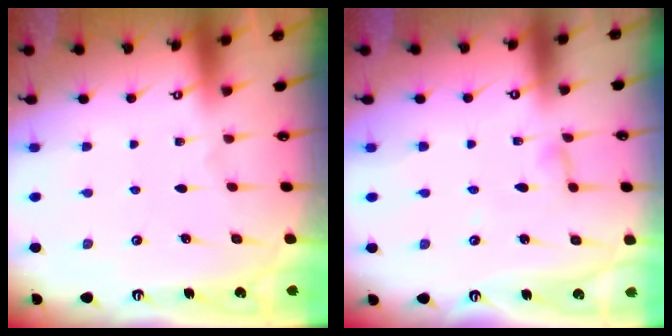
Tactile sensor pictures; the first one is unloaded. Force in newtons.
{"total": 3.5, "press": 3.5, "slide": 0.2}